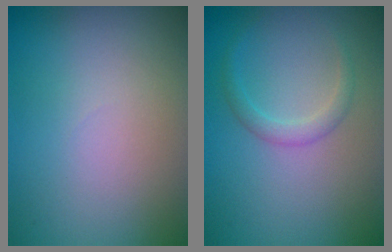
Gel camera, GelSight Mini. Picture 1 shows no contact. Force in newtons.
{"total": 1.5, "press": 1.5, "slide": 0.0}